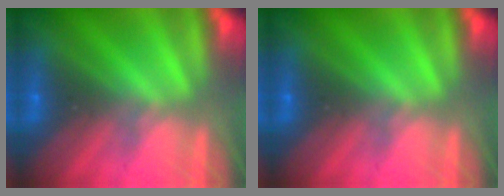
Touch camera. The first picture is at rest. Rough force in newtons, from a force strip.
{"total": 0.0}